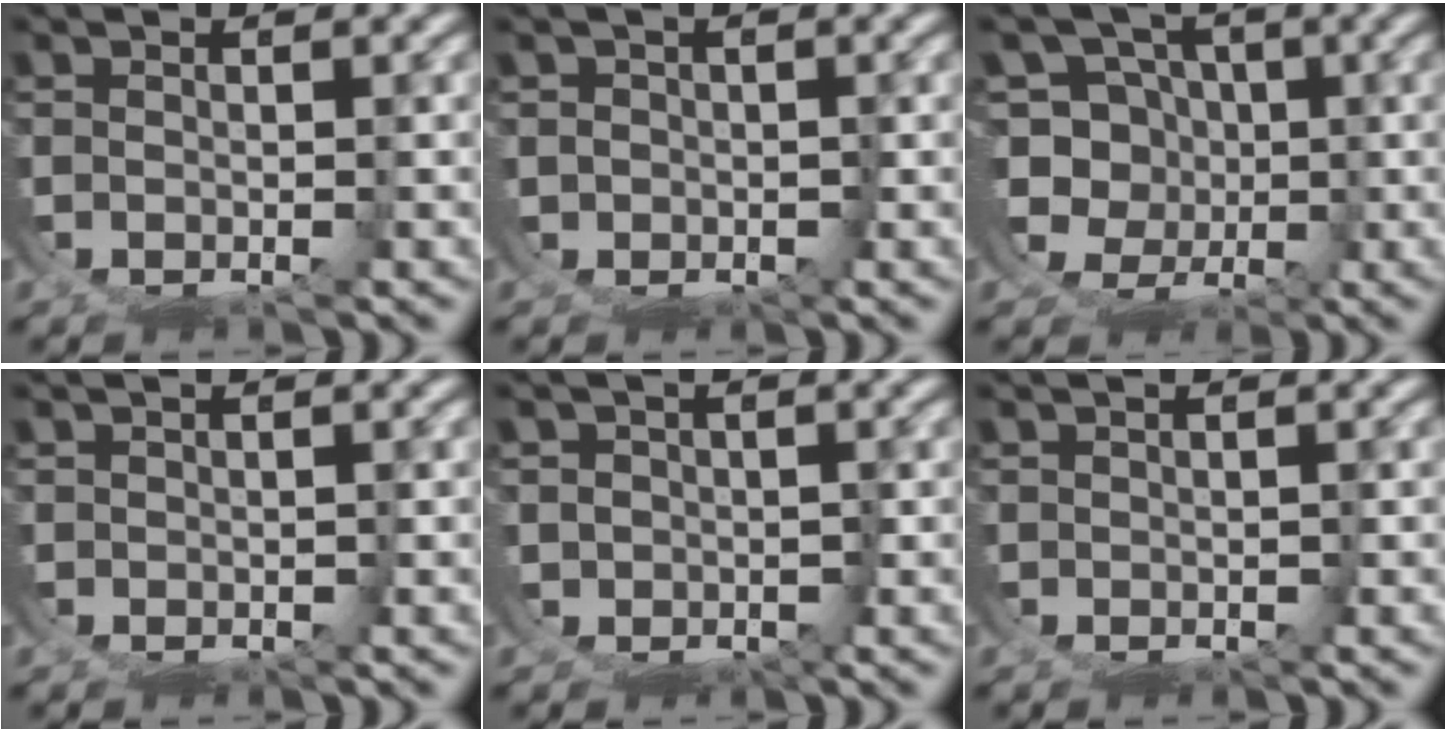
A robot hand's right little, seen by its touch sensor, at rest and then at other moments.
{"total": 5.4, "force": [-0.9, 5.0, 1.7], "torque": [-0.050, -0.022, -0.017]}
{"total": 13.6, "force": [-0.7, 11.9, 6.4], "torque": [-0.165, -0.060, -0.008]}
{"total": 1.3, "force": [0.2, 1.2, 0.4], "torque": [-0.023, -0.007, 0.004]}
{"total": 8.6, "force": [-1.1, 8.1, 2.8], "torque": [-0.085, -0.038, -0.019]}
{"total": 1.0, "force": [0.3, 0.9, 0.3], "torque": [-0.019, -0.006, 0.007]}